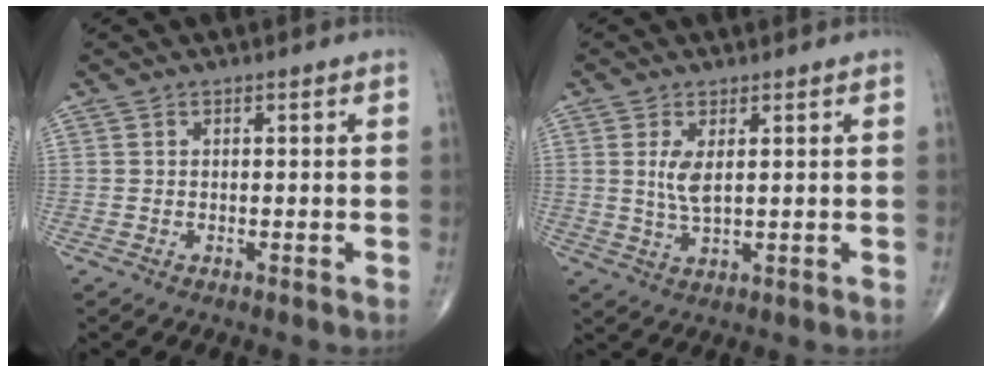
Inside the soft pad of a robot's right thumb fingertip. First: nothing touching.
{"total": 4.3, "force": [1.1, 1.6, 3.8], "torque": [-0.079, -0.012, 0.029]}